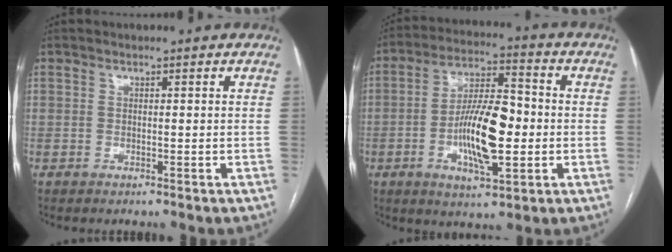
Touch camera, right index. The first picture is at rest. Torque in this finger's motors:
{"motor_torque": [0.74, 0.23, 0.37, 0.21]}